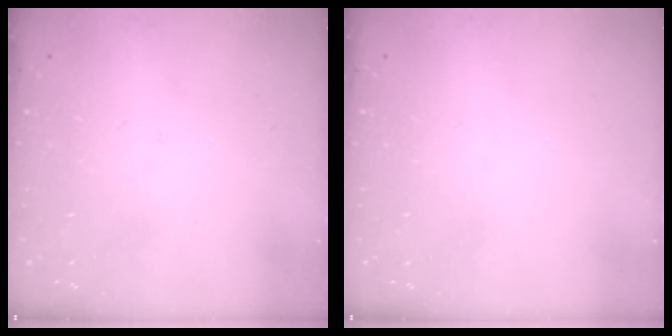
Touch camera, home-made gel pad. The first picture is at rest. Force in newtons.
{"total": 0.0}